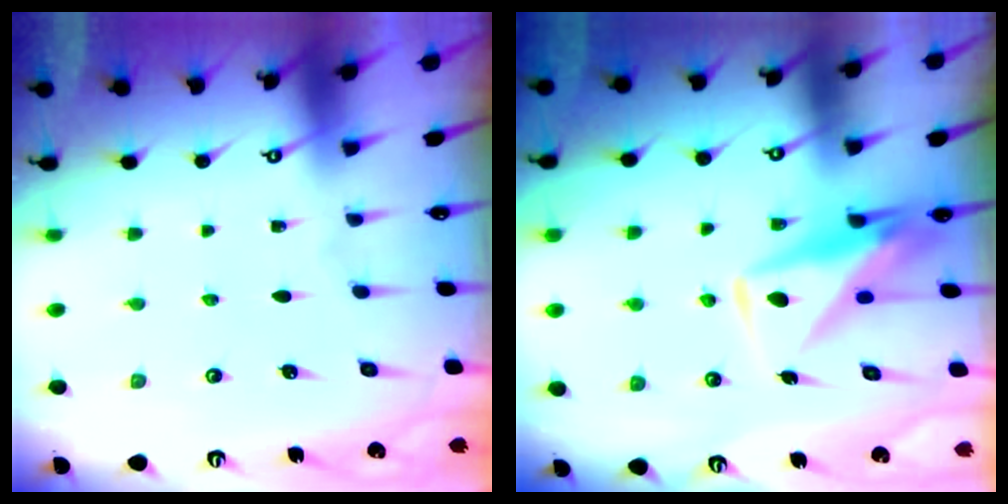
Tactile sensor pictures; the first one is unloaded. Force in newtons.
{"total": 9.2, "press": 9.1, "slide": 1.0}